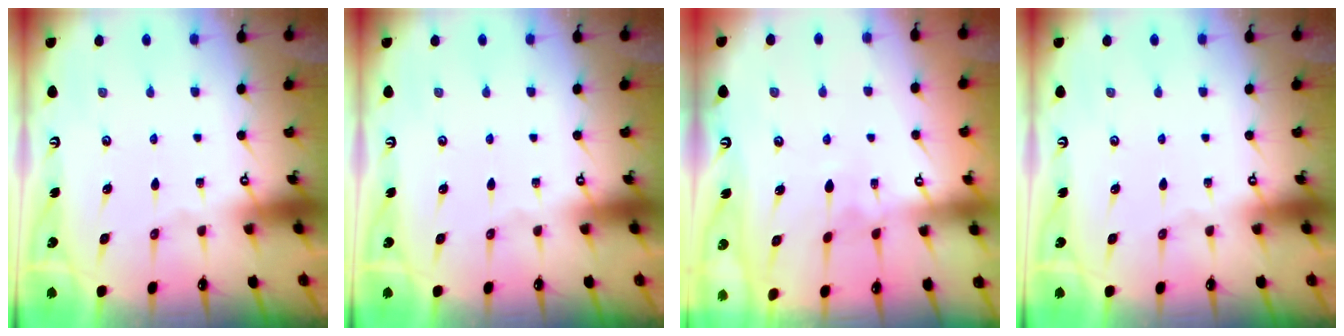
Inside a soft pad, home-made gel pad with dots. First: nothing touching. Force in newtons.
{"total": 0.0}
{"total": 3.2, "press": 3.2, "slide": 0.4}
{"total": 0.0}